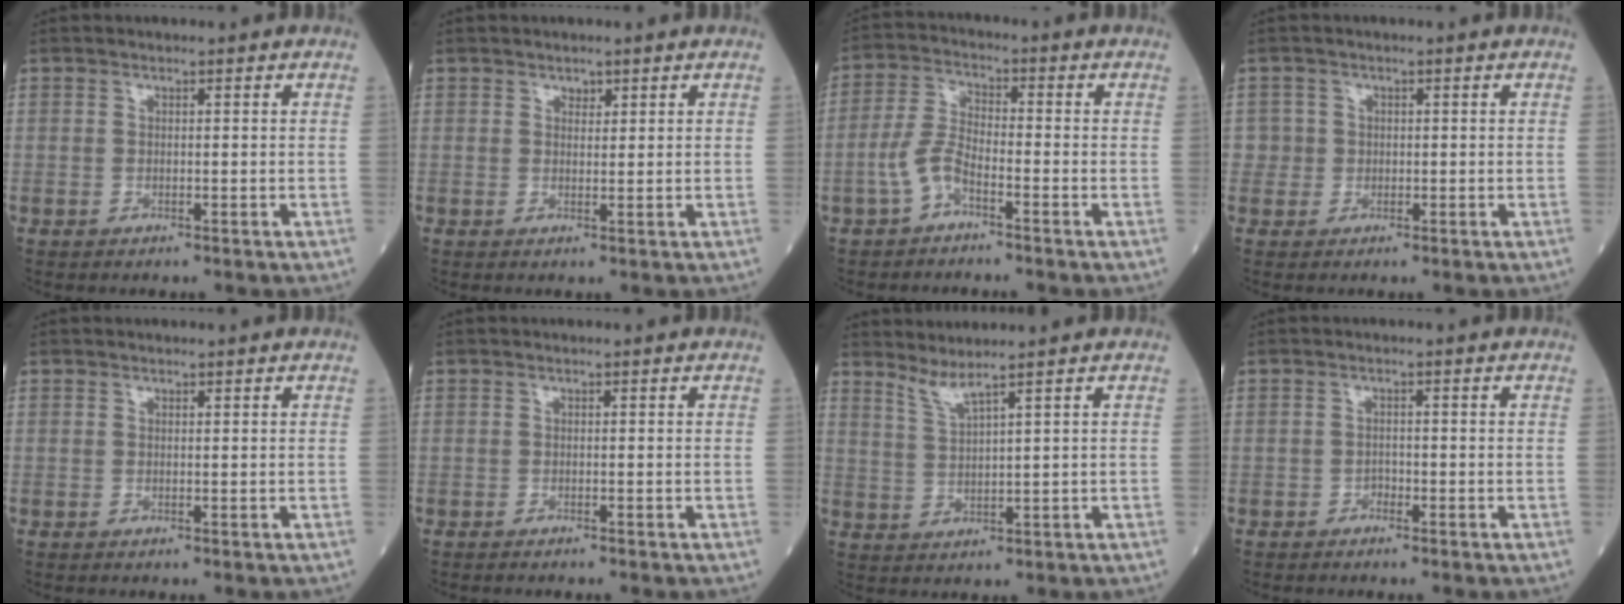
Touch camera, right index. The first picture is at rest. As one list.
[{"total": 1.1, "force": [0.8, 0.6, 0.3], "torque": [-0.003, -0.003, 0.014]}, {"total": 4.6, "force": [-2.5, 1.4, 3.5], "torque": [-0.085, 0.004, -0.054]}, {"total": 1.9, "force": [-0.1, 1.9, -0.3], "torque": [0.020, 0.009, -0.004]}, {"total": 0.0}, {"total": 0.7, "force": [-0.7, -0.1, 0.2], "torque": [-0.001, 0.000, -0.008]}, {"total": 2.8, "force": [2.4, -1.1, 1.0], "torque": [-0.027, -0.013, 0.057]}, {"total": 0.8, "force": [-0.6, 0.4, 0.1], "torque": [0.002, 0.003, -0.013]}]